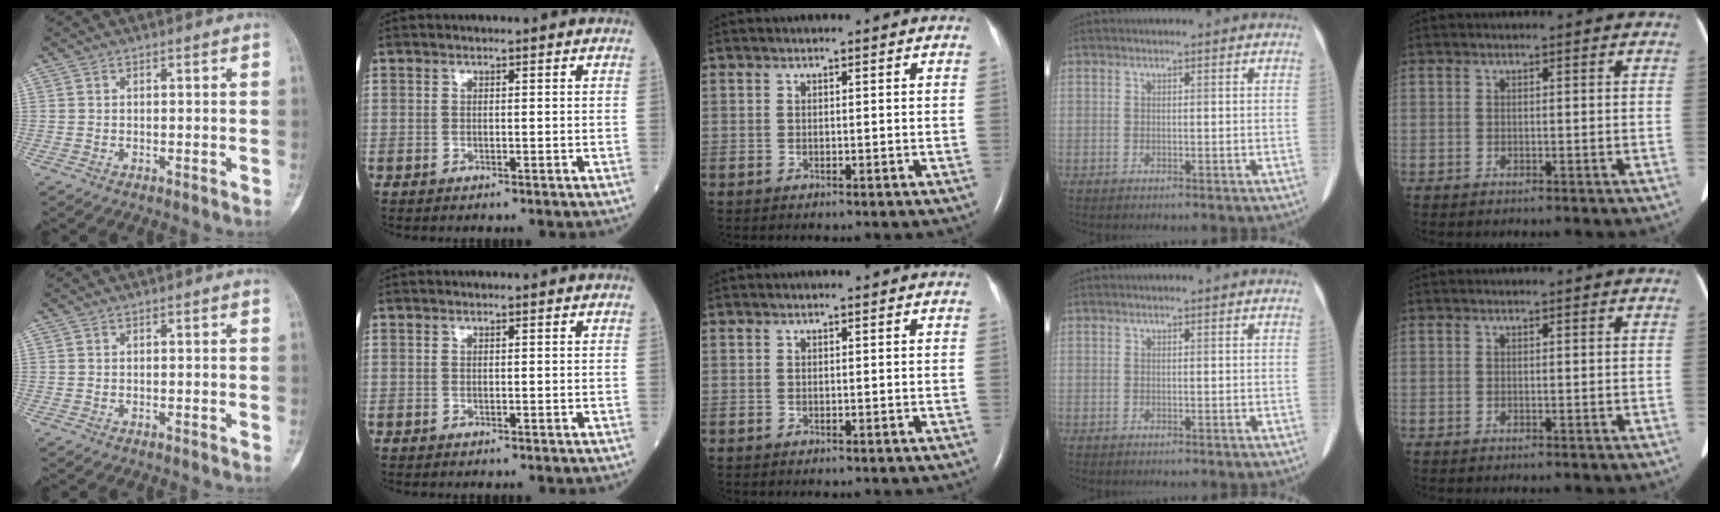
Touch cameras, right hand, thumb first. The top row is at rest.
{}